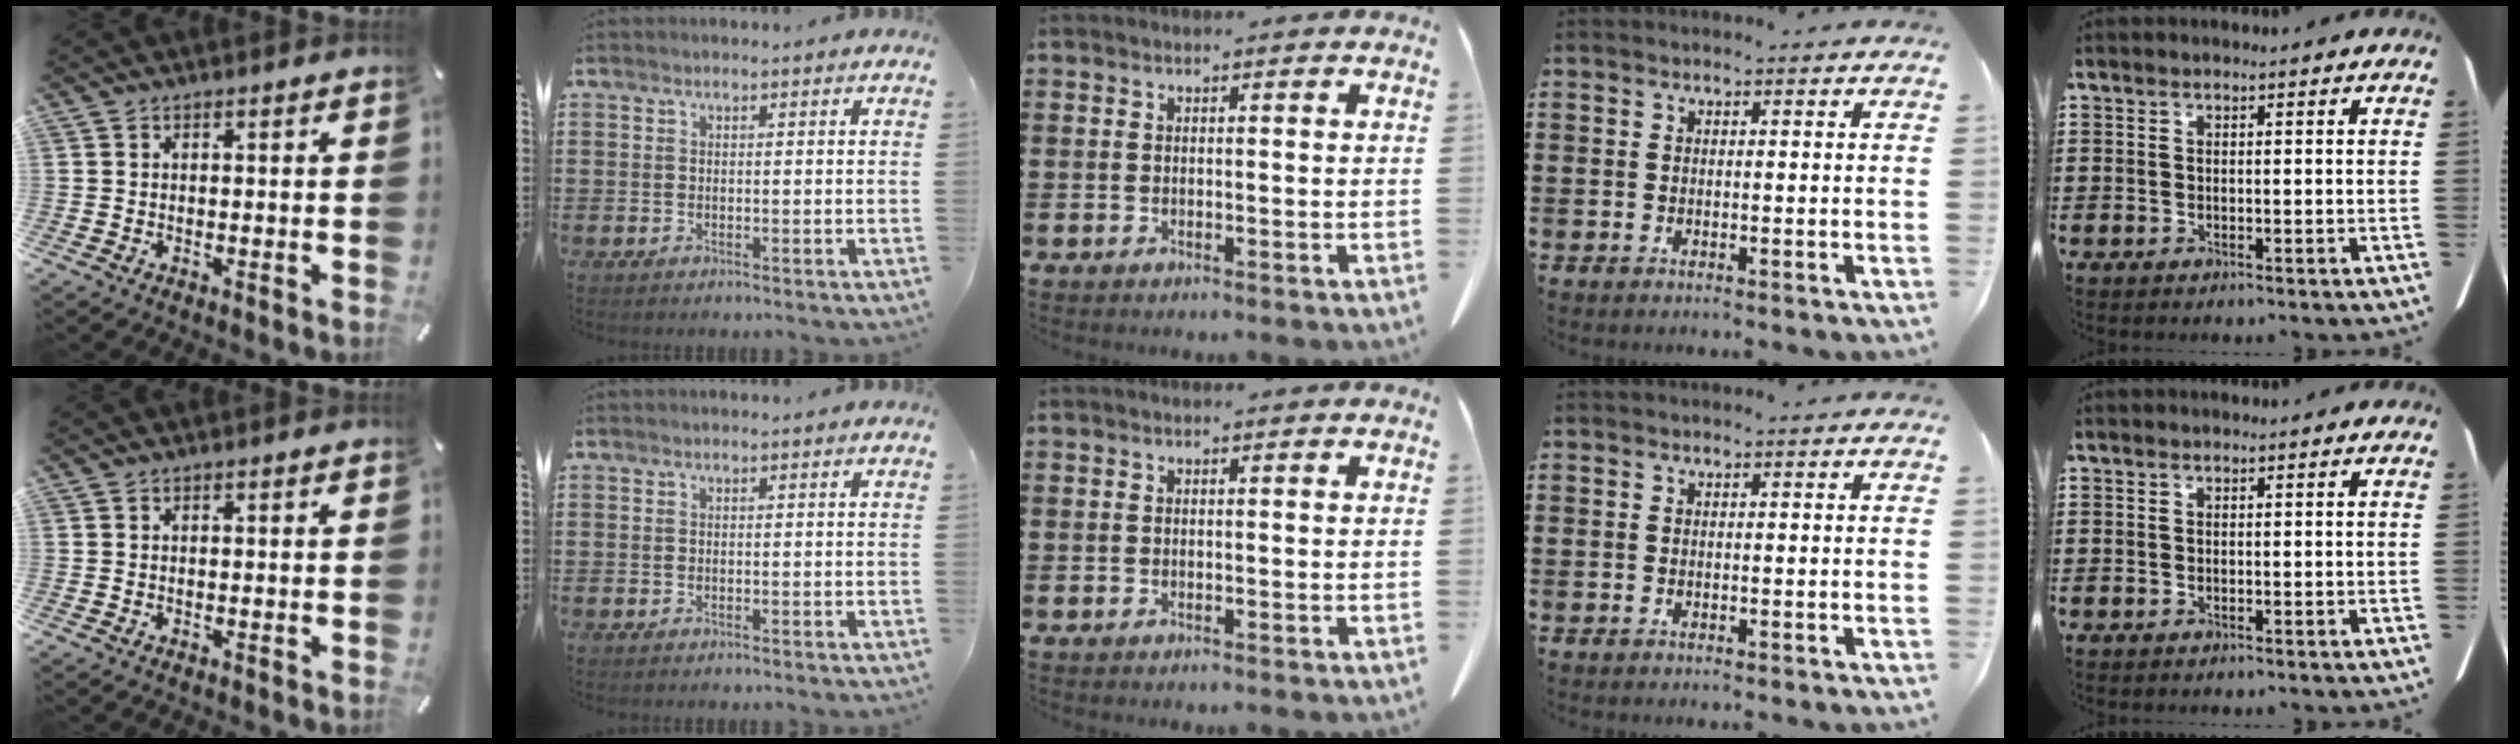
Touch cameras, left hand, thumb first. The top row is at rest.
{}